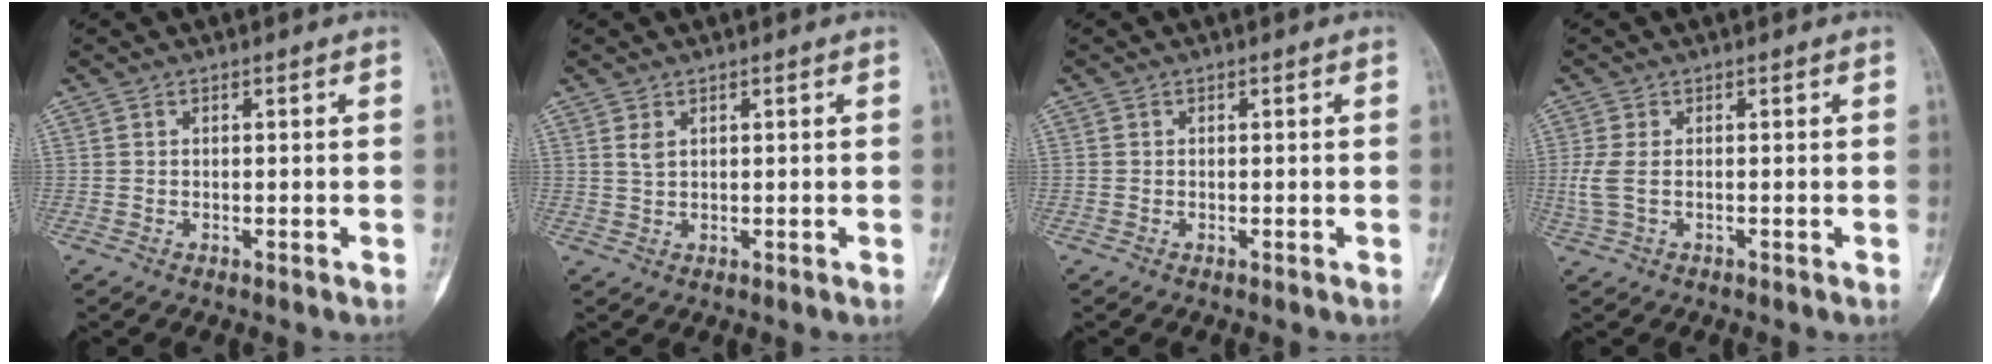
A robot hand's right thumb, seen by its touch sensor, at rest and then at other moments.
{"total": 1.4, "force": [0.7, 0.8, 0.9], "torque": [-0.012, -0.001, 0.017]}
{"total": 0.0}
{"total": 3.3, "force": [-0.2, 1.5, 2.9], "torque": [-0.093, -0.002, -0.002]}